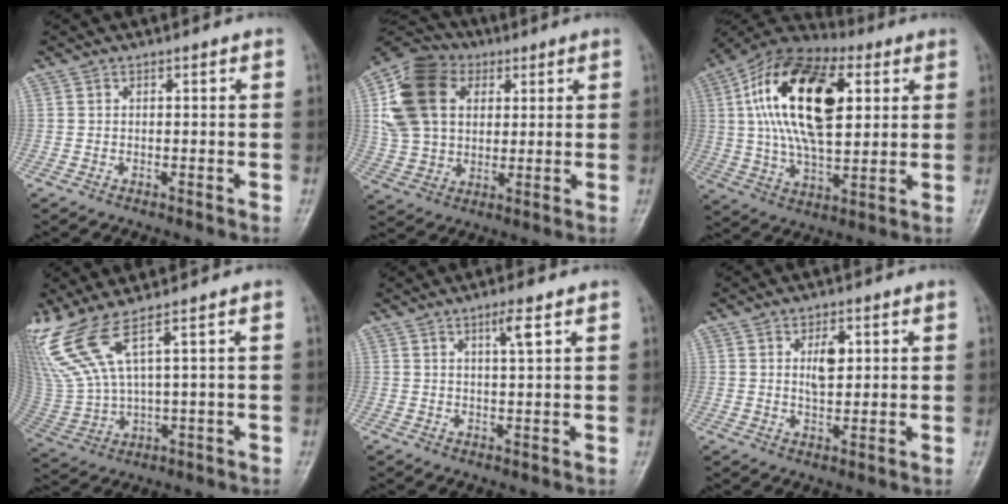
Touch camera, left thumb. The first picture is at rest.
{"total": 17.3, "force": [4.7, 12.9, 10.5], "torque": [-0.193, 0.010, 0.086]}
{"total": 23.1, "force": [5.6, 11.9, 19.0], "torque": [-0.332, -0.001, 0.089]}
{"total": 10.1, "force": [6.6, 1.0, 7.5], "torque": [-0.200, -0.026, 0.156]}
{"total": 3.3, "force": [1.8, 0.1, 2.8], "torque": [-0.052, -0.008, 0.033]}
{"total": 4.7, "force": [1.3, 2.6, 3.7], "torque": [-0.050, -0.008, 0.023]}